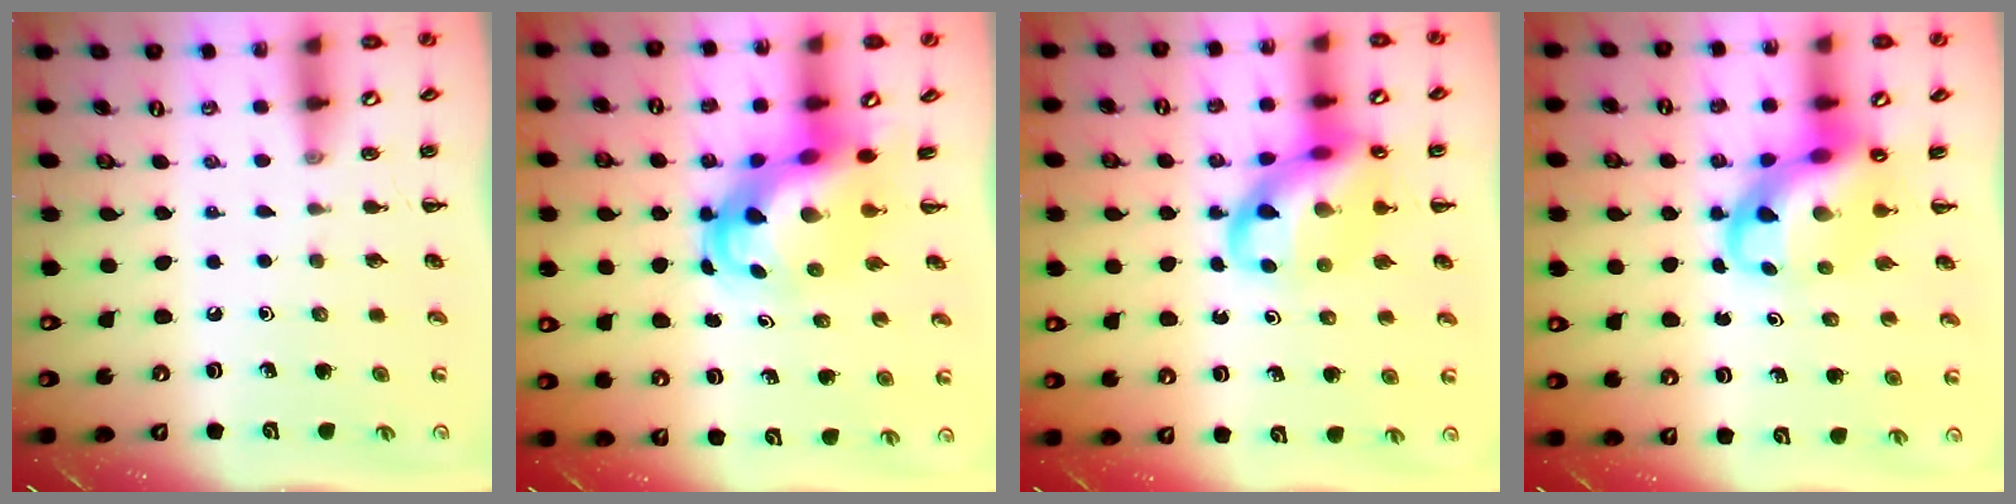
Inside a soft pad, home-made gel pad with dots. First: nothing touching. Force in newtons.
{"total": 6.9, "press": 6.6, "slide": 2.1}
{"total": 15.4, "press": 15.1, "slide": 3.3}
{"total": 9.1, "press": 8.8, "slide": 2.4}